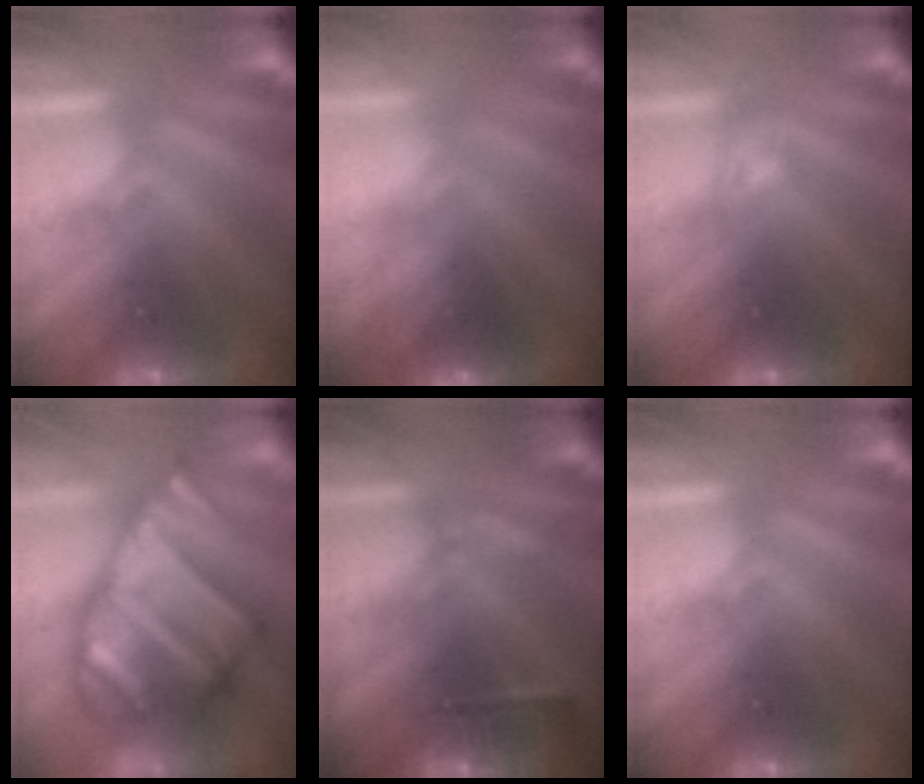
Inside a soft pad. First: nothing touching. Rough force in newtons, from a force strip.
{"total": 2.9}
{"total": 3.1}
{"total": 6.3}
{"total": 9.0}
{"total": 0.0}